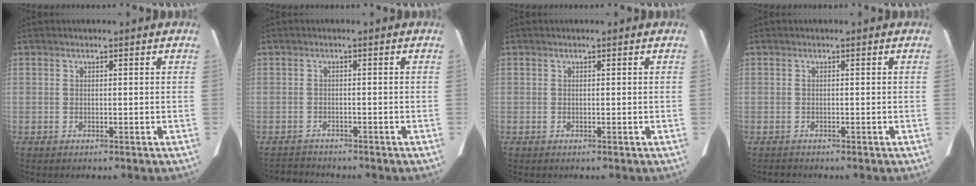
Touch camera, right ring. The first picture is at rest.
{"total": 2.9, "force": [-2.9, 0.4, -0.1], "torque": [-0.004, -0.014, -0.046]}
{"total": 0.0}
{"total": 0.6, "force": [-0.6, 0.1, -0.1], "torque": [-0.005, -0.004, -0.011]}